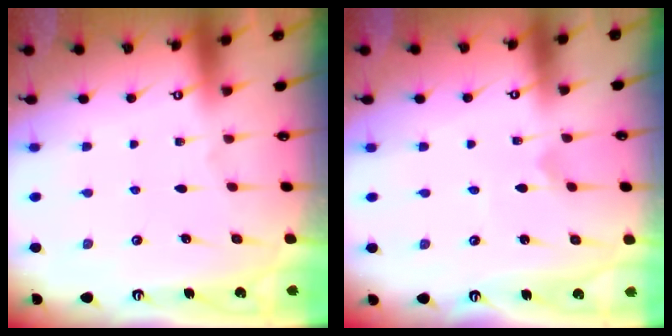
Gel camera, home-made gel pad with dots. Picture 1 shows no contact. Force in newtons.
{"total": 0.5, "press": 0.5, "slide": 0.0}